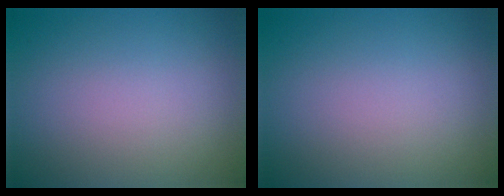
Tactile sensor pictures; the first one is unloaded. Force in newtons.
{"total": 0.0}